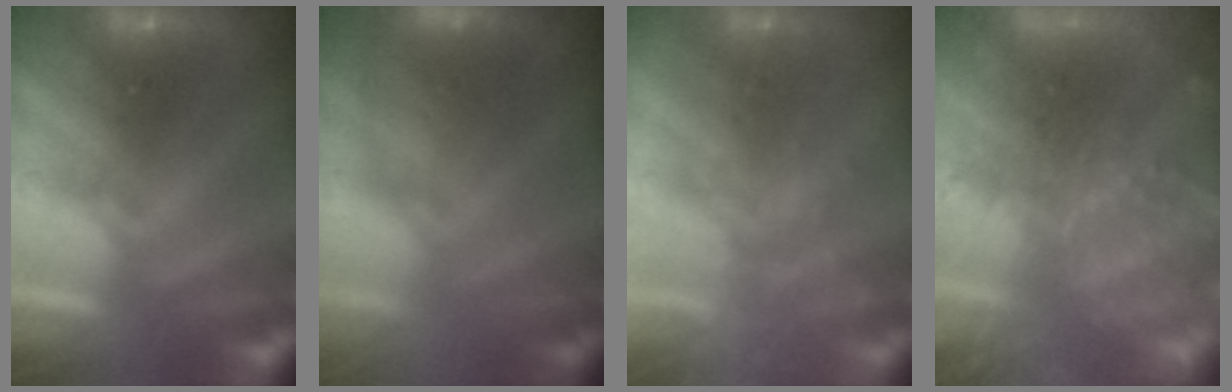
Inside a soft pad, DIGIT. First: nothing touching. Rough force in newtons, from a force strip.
{"total": 3.5}
{"total": 1.7}
{"total": 5.8}